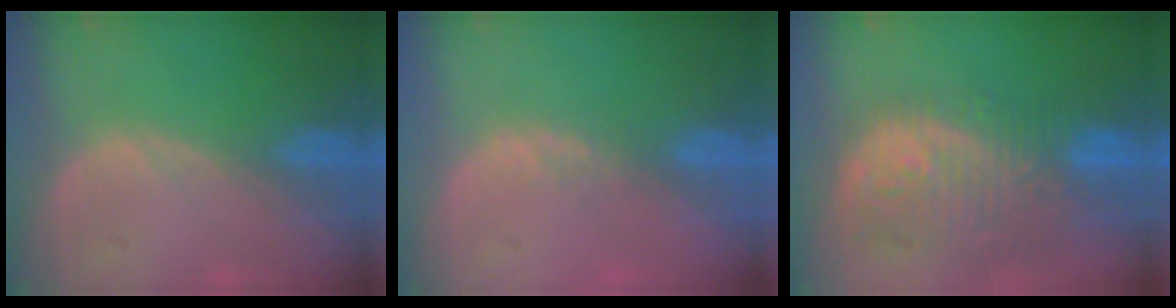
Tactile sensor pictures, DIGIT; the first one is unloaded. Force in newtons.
{"total": 1.3, "press": 1.1, "slide": 0.7}
{"total": 12.0, "press": 10.7, "slide": 5.5}